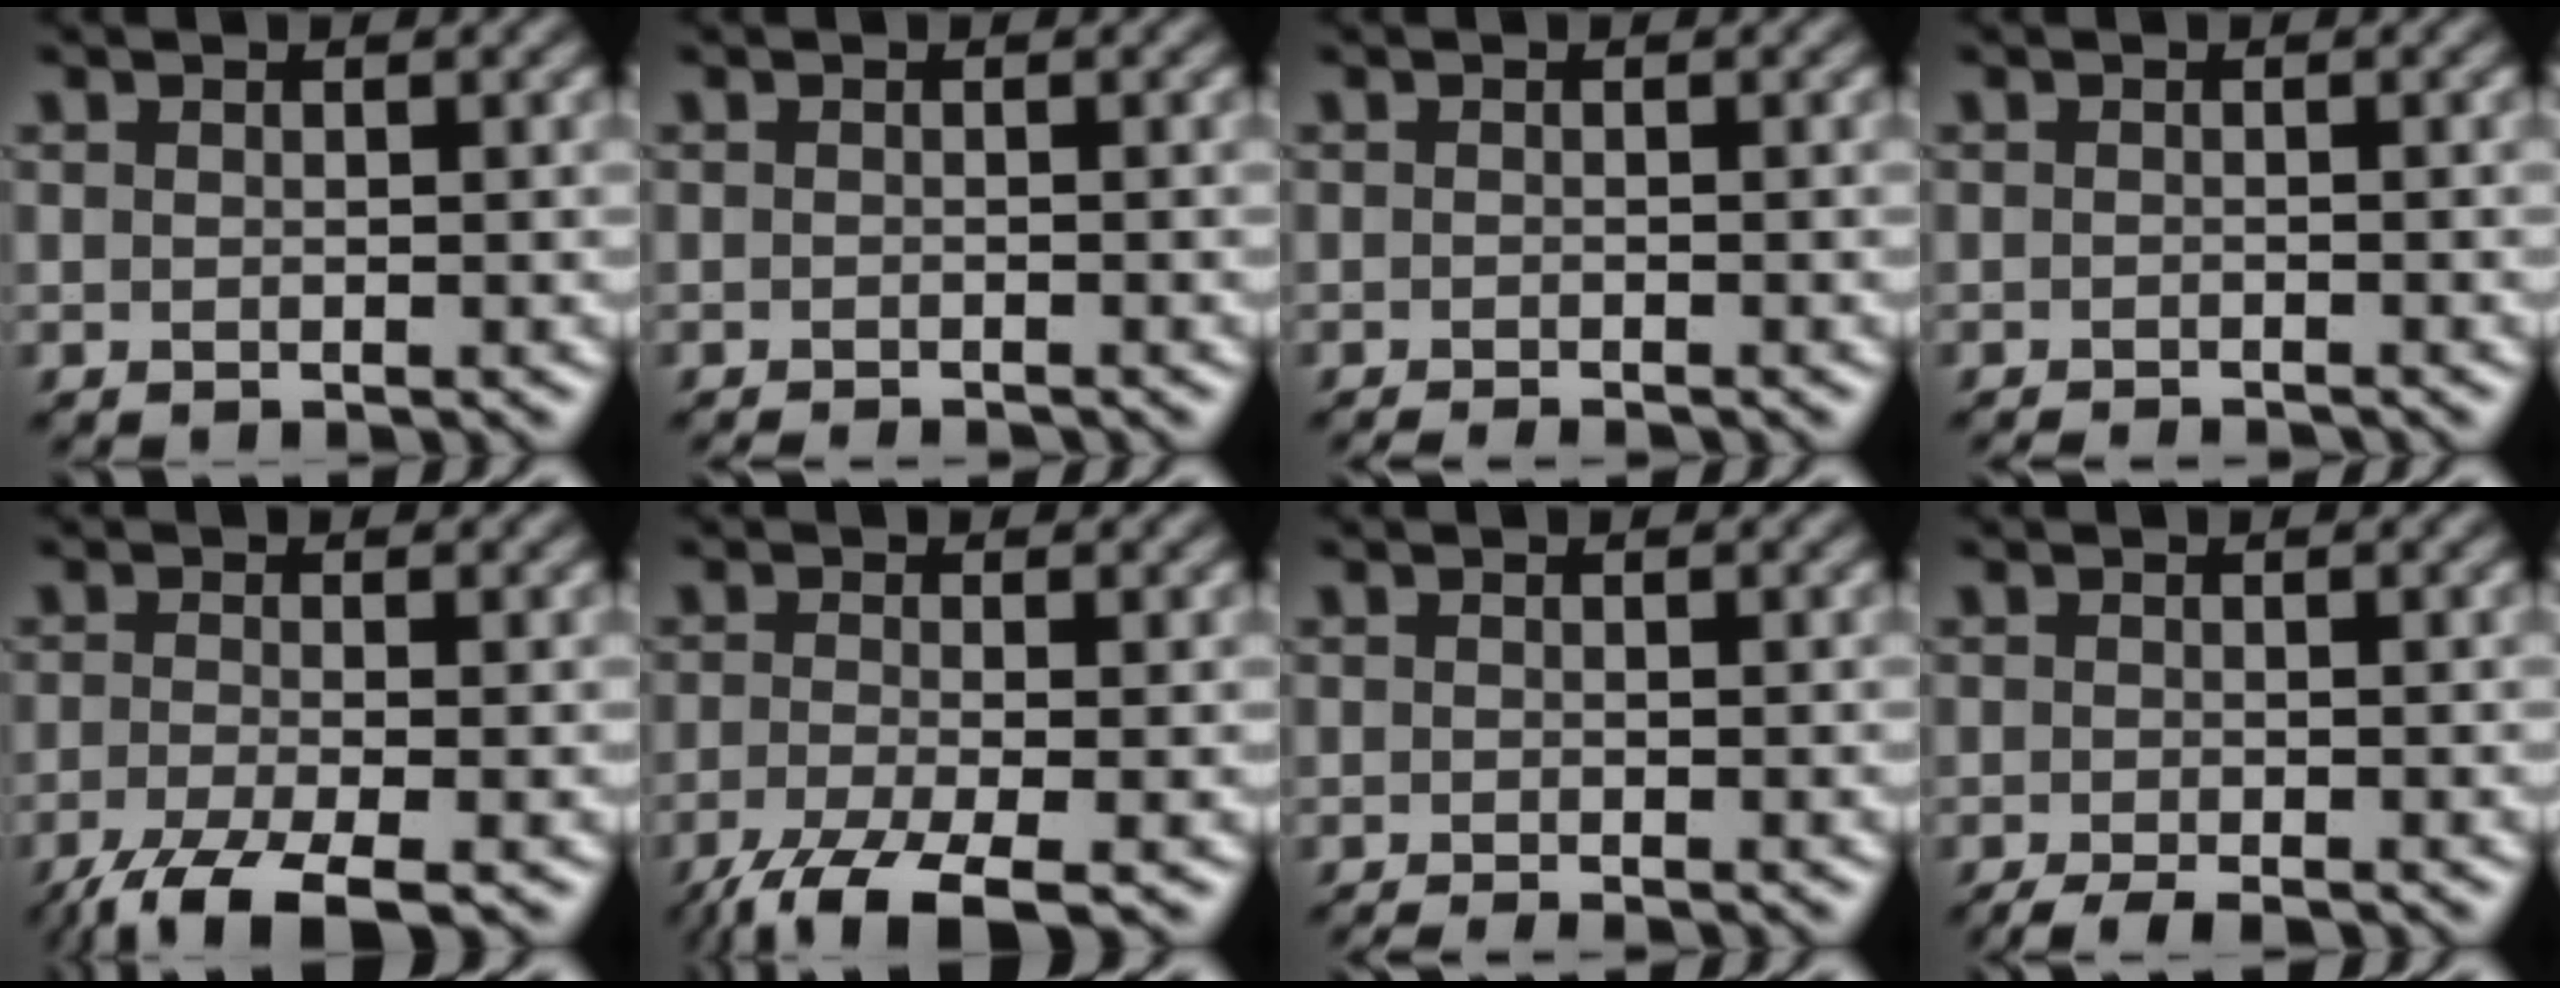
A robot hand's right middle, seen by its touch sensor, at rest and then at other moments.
{"total": 1.7, "force": [-1.5, 0.3, 0.6], "torque": [0.002, -0.006, -0.022]}
{"total": 1.6, "force": [-1.4, 0.3, 0.8], "torque": [-0.002, -0.004, -0.021]}
{"total": 2.1, "force": [-1.9, 0.3, 0.8], "torque": [-0.003, -0.006, -0.030]}
{"total": 4.7, "force": [-3.2, 1.0, 3.3], "torque": [-0.062, -0.011, -0.071]}
{"total": 5.3, "force": [-3.5, 1.2, 3.8], "torque": [-0.072, -0.014, -0.077]}
{"total": 1.5, "force": [-1.1, 0.3, 1.0], "torque": [-0.005, -0.005, -0.021]}
{"total": 2.9, "force": [-2.3, 0.5, 1.7], "torque": [-0.028, -0.005, -0.041]}